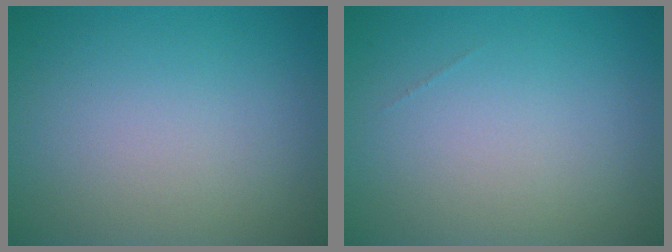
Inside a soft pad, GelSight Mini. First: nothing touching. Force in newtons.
{"total": 0.0}